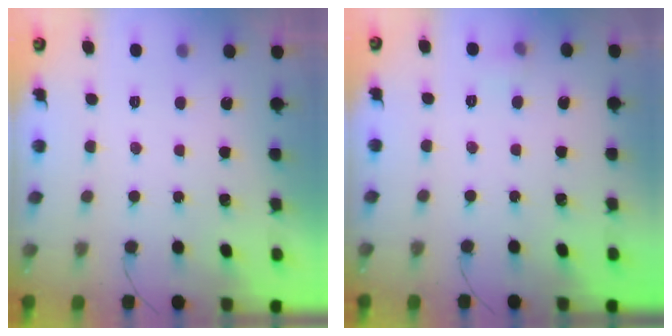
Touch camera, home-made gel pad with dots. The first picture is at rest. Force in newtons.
{"total": 3.5, "press": 3.2, "slide": 1.4}